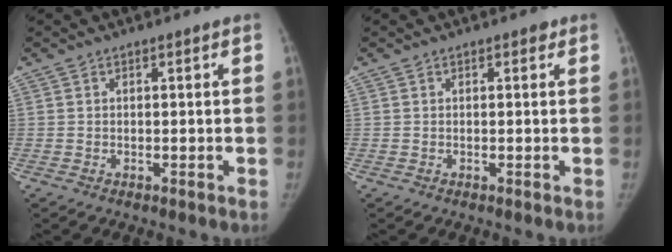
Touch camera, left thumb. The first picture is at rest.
{"total": 0.6, "force": [0.3, 0.4, 0.4], "torque": [0.002, 0.000, 0.000]}